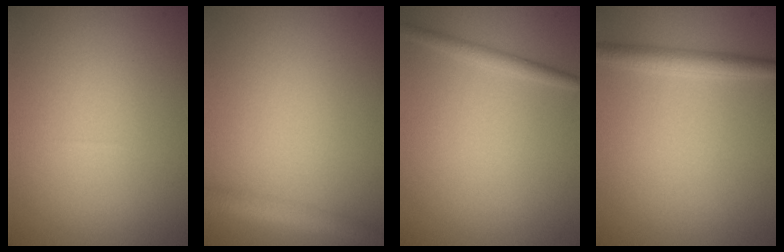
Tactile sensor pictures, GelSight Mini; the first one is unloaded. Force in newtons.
{"total": 2.9, "press": 2.9, "slide": 0.1}
{"total": 1.4, "press": 1.4, "slide": 0.1}
{"total": 2.3, "press": 2.3, "slide": 0.1}